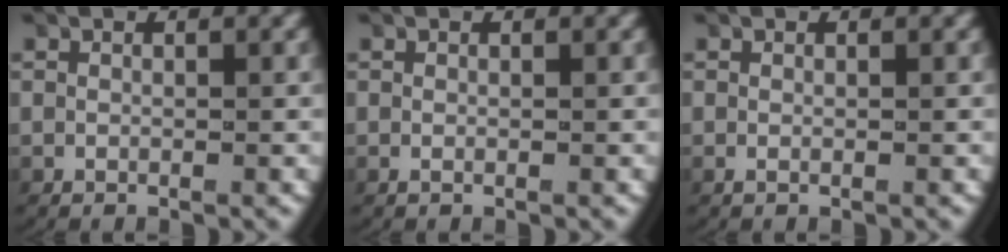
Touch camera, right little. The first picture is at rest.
{"total": 0.0}
{"total": 0.0}